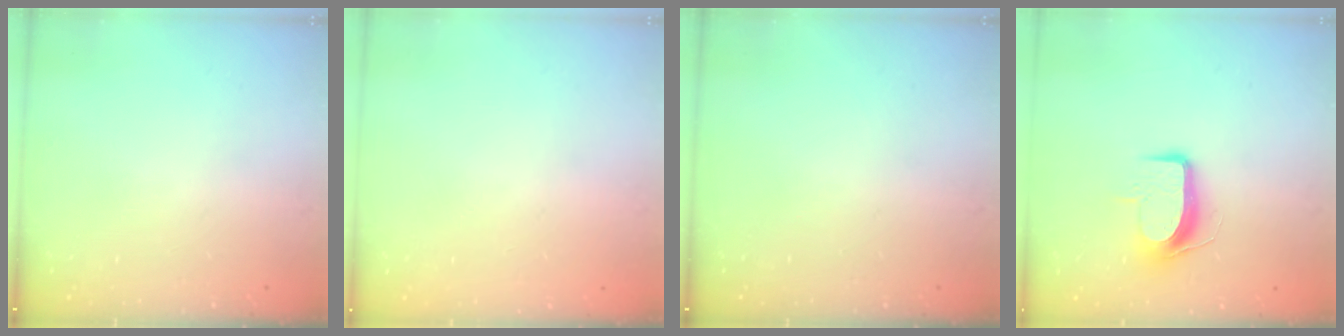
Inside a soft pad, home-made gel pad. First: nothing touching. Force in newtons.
{"total": 0.0}
{"total": 0.0}
{"total": 9.2, "press": 9.1, "slide": 0.9}